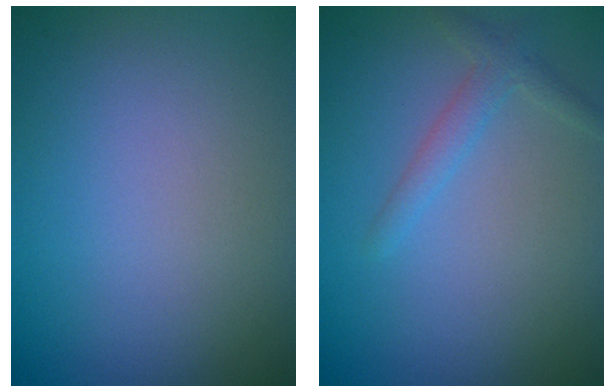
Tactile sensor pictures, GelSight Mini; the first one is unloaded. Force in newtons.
{"total": 1.6, "press": 1.6, "slide": 0.1}